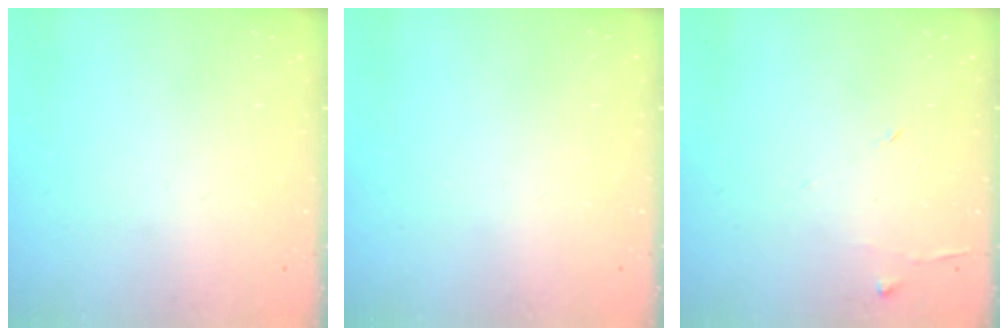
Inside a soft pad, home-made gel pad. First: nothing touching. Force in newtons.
{"total": 0.0}
{"total": 5.8, "press": 5.7, "slide": 0.6}